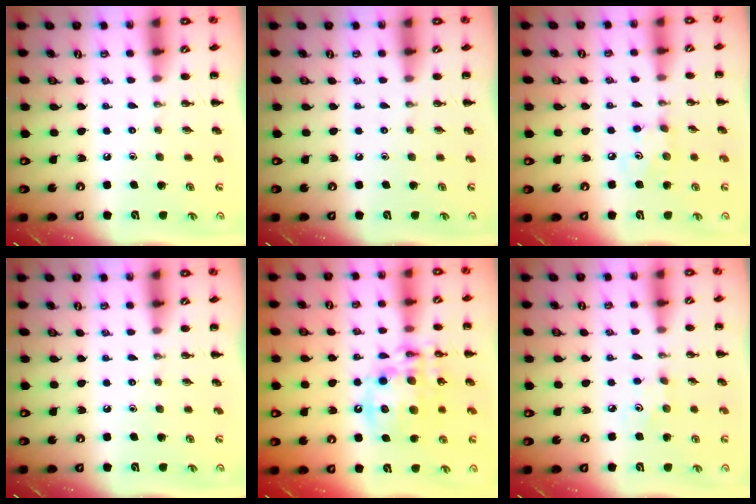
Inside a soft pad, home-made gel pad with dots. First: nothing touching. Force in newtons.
{"total": 0.0}
{"total": 3.4, "press": 3.3, "slide": 0.6}
{"total": 0.0}
{"total": 15.0, "press": 14.7, "slide": 3.0}
{"total": 2.4, "press": 2.3, "slide": 0.7}